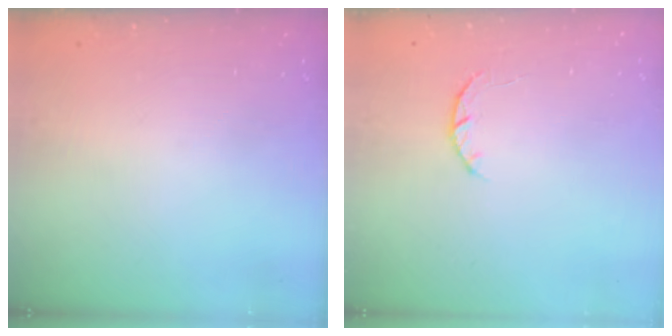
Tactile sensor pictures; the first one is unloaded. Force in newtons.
{"total": 3.7, "press": 3.7, "slide": 0.6}